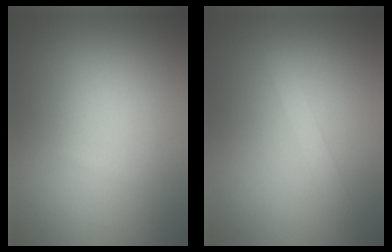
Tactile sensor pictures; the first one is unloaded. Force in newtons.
{"total": 1.5, "press": 1.5, "slide": 0.1}